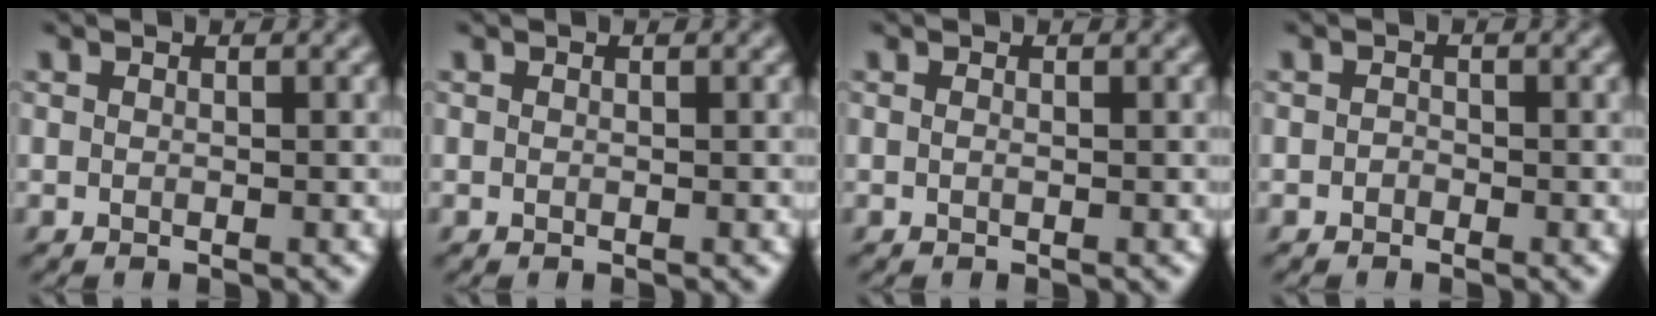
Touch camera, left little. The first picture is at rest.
{"total": 0.0}
{"total": 0.0}
{"total": 0.7, "force": [-0.5, 0.5, 0.1], "torque": [0.002, -0.002, -0.013]}